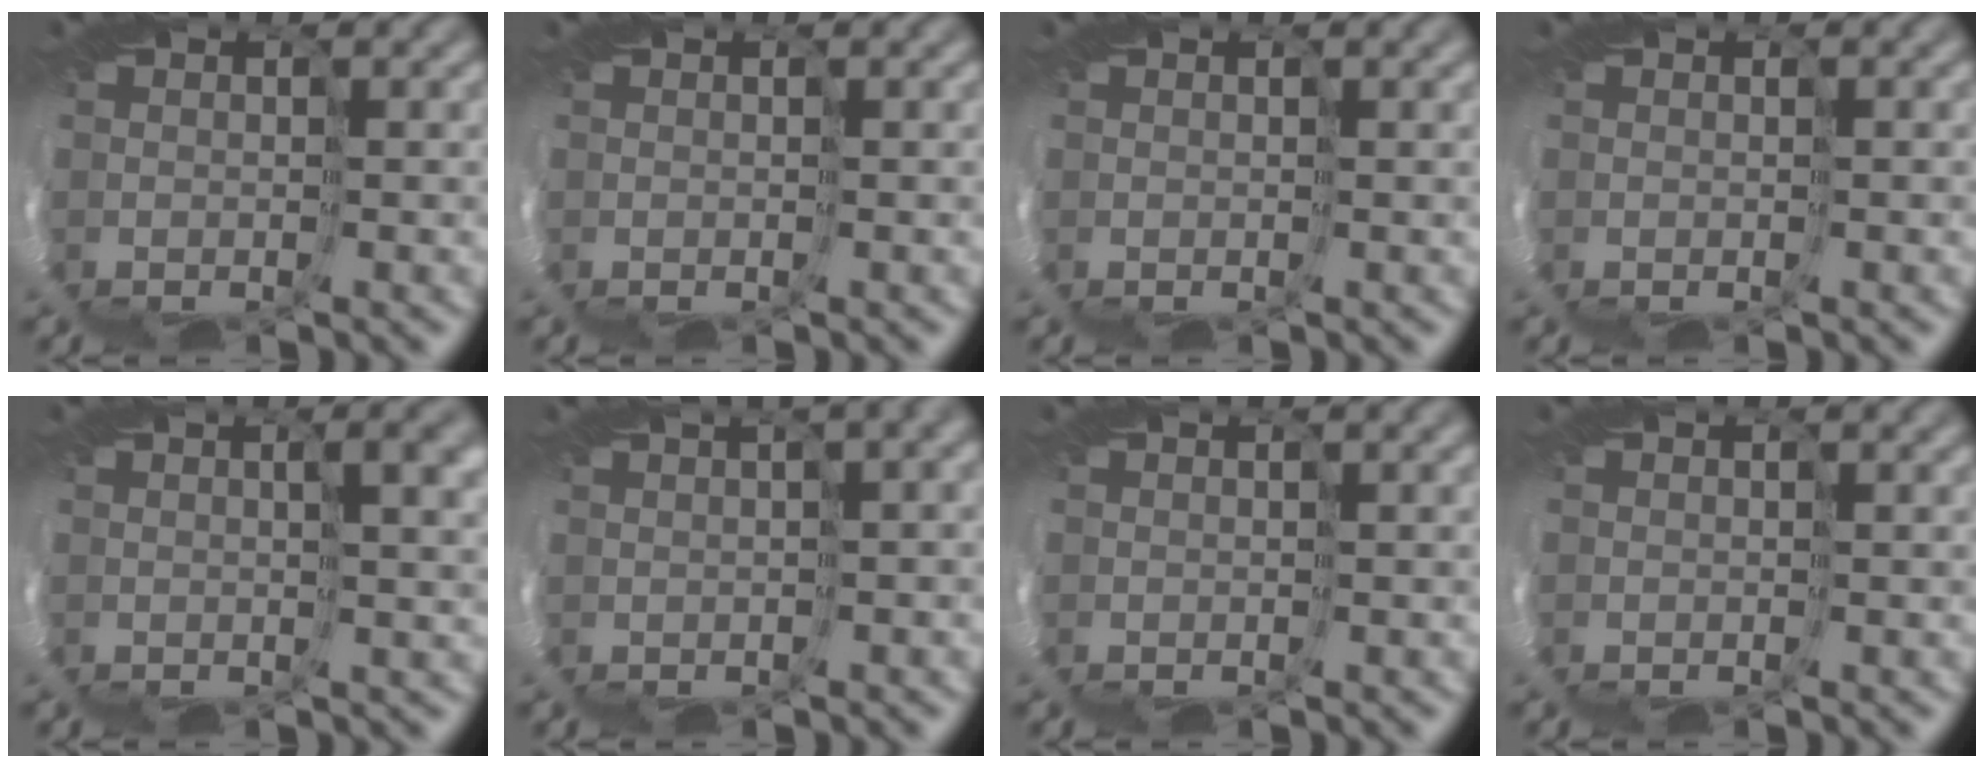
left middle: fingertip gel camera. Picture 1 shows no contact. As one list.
[{"total": 0.0}, {"total": 0.8, "force": [0.7, -0.3, 0.2], "torque": [-0.003, 0.001, 0.009]}, {"total": 0.0}, {"total": 5.5, "force": [2.9, 1.1, 4.5], "torque": [-0.058, 0.015, 0.046]}, {"total": 6.4, "force": [1.2, 1.8, 6.0], "torque": [-0.076, 0.007, 0.035]}, {"total": 0.8, "force": [0.3, 0.1, 0.8], "torque": [-0.013, 0.001, 0.006]}, {"total": 0.0}]